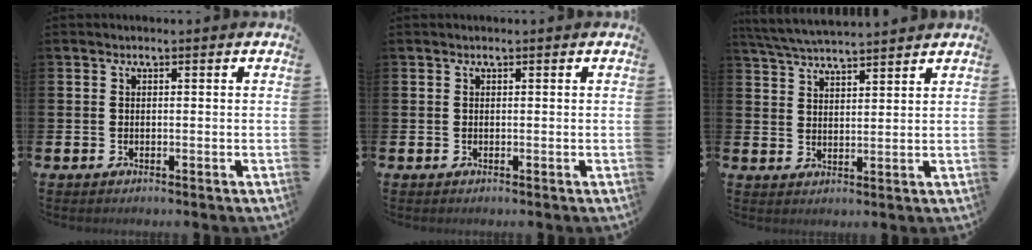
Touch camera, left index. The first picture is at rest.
{"total": 0.0}
{"total": 5.2, "force": [5.1, 0.2, 1.0], "torque": [-0.043, -0.022, 0.093]}